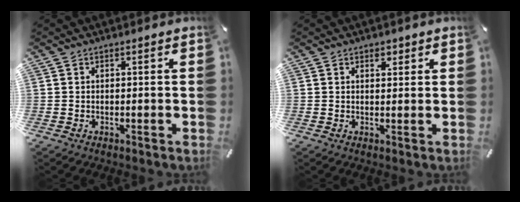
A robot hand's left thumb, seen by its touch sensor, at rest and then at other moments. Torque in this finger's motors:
{"motor_torque": [0.22, -0.32, -0.01, 0.06, 0.04]}